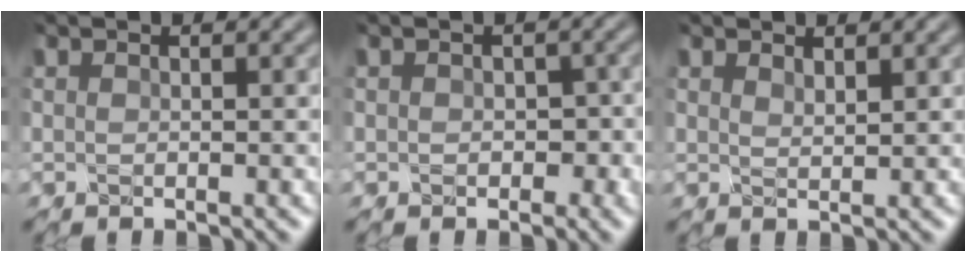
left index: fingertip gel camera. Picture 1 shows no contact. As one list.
[{"total": 2.5, "force": [-0.7, 2.0, 1.3], "torque": [-0.031, -0.001, -0.001]}, {"total": 1.6, "force": [1.2, 0.6, 0.9], "torque": [-0.022, -0.002, 0.021]}]